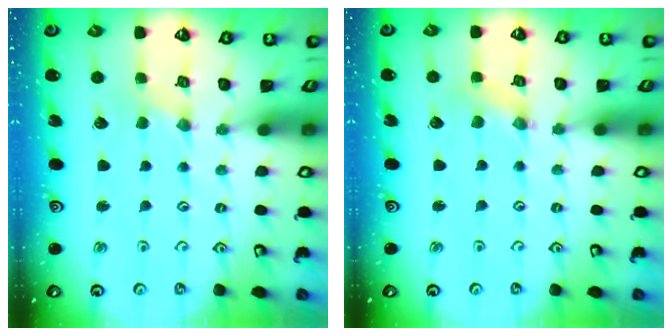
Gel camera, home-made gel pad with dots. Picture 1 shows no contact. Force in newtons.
{"total": 1.7, "press": 1.7, "slide": 0.3}